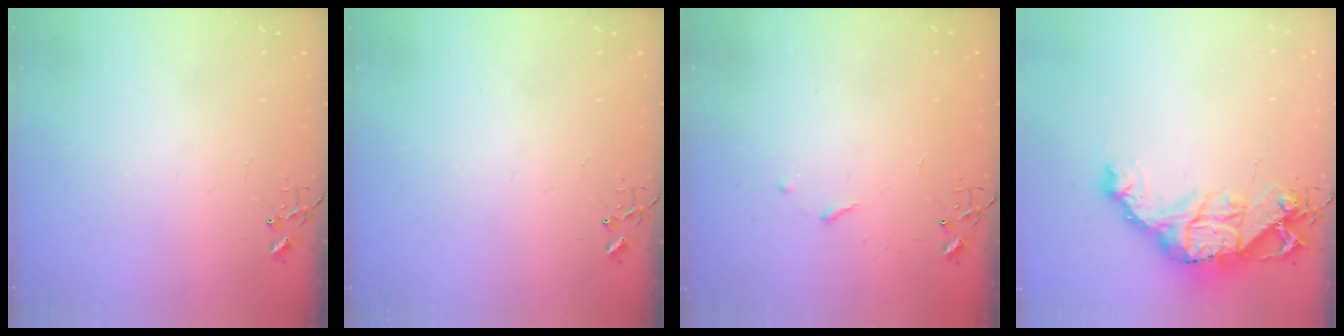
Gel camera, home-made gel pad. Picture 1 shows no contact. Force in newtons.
{"total": 0.0}
{"total": 3.4, "press": 3.3, "slide": 0.6}
{"total": 18.1, "press": 18.0, "slide": 2.0}